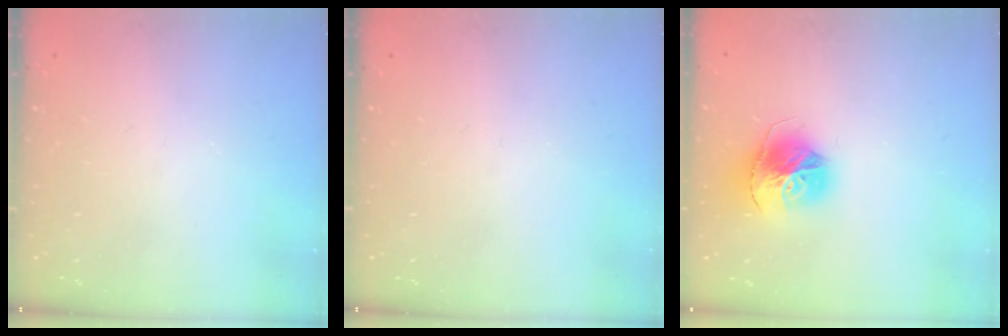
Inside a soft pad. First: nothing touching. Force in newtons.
{"total": 0.0}
{"total": 15.6, "press": 15.5, "slide": 1.6}